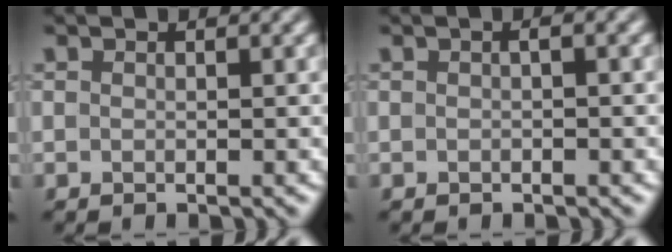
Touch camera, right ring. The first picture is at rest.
{"total": 0.7, "force": [-0.1, 0.3, 0.6], "torque": [-0.013, 0.003, -0.001]}